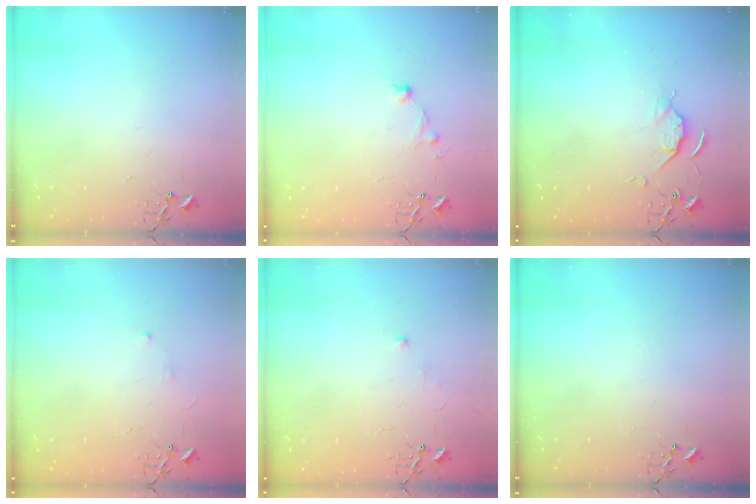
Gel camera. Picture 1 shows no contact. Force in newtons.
{"total": 9.6, "press": 9.6, "slide": 0.8}
{"total": 5.2, "press": 5.2, "slide": 0.7}
{"total": 2.9, "press": 2.8, "slide": 0.5}
{"total": 5.4, "press": 5.3, "slide": 0.7}
{"total": 0.0}